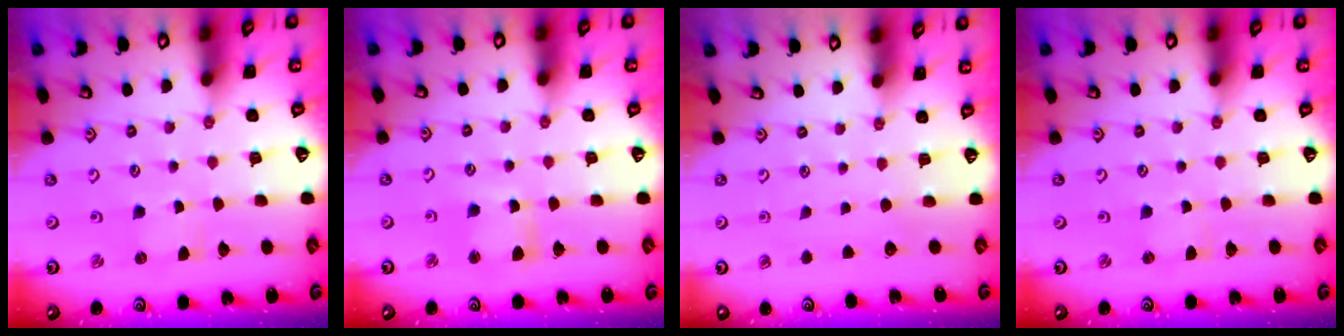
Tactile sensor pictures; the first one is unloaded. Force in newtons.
{"total": 4.4, "press": 4.4, "slide": 0.5}
{"total": 0.0}
{"total": 0.6, "press": 0.6, "slide": 0.1}